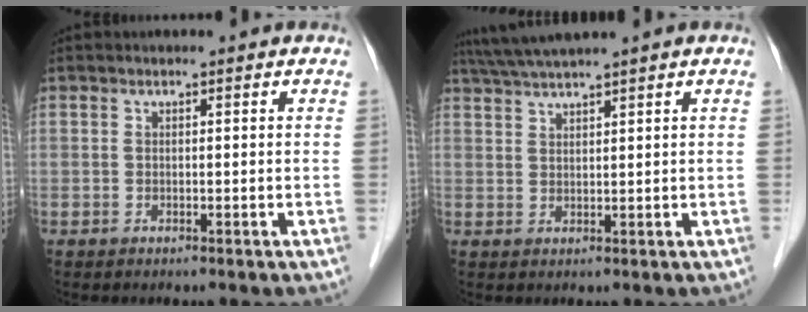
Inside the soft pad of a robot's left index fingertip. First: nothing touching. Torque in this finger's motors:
{"motor_torque": [-0.14, -0.25, 0.46, 0.10]}